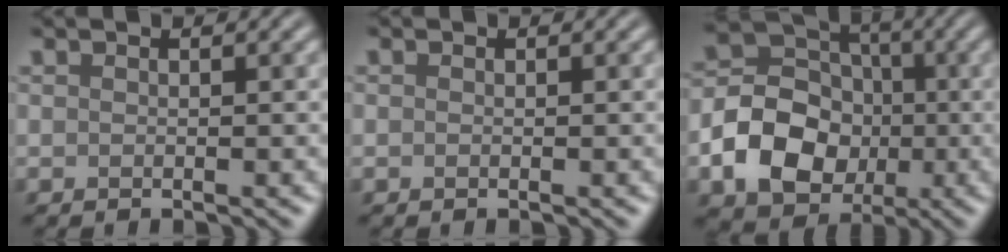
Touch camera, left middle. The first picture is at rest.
{"total": 0.0}
{"total": 9.3, "force": [-2.3, 7.4, 5.0], "torque": [-0.077, -0.008, -0.062]}